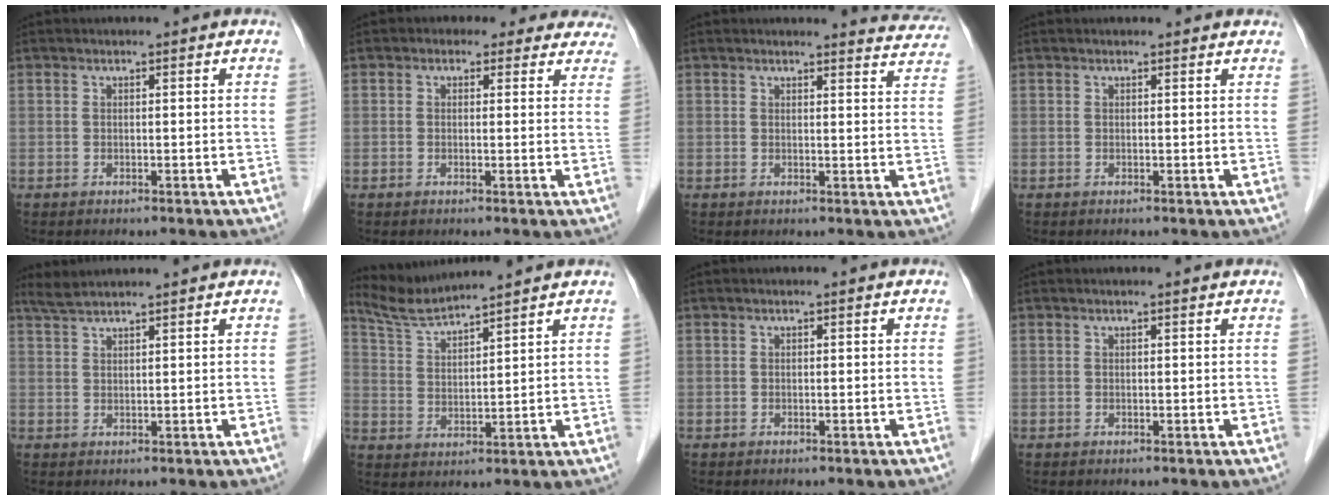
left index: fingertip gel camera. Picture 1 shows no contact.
{"total": 7.4, "force": [6.1, 3.9, 1.2], "torque": [0.016, 0.011, 0.048]}
{"total": 5.3, "force": [5.3, 0.5, -0.2], "torque": [0.010, -0.030, 0.035]}
{"total": 1.8, "force": [1.7, 0.5, 0.3], "torque": [-0.011, 0.007, 0.011]}
{"total": 4.0, "force": [3.7, -0.4, 1.5], "torque": [-0.024, 0.032, 0.071]}
{"total": 6.8, "force": [6.5, -1.2, 1.5], "torque": [-0.044, 0.011, 0.134]}
{"total": 0.0}
{"total": 0.9, "force": [0.8, -0.1, 0.3], "torque": [-0.014, 0.005, 0.012]}